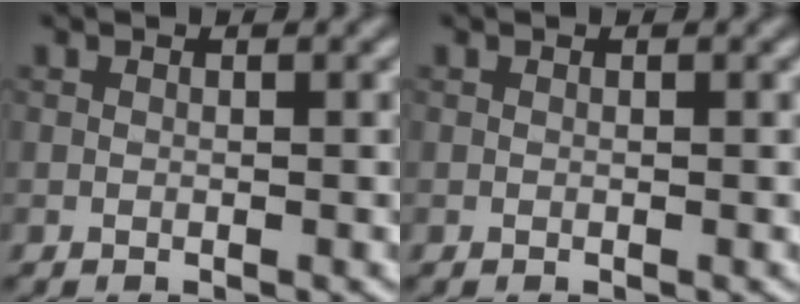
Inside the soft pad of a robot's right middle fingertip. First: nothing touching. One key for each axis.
{"total": 0.0}